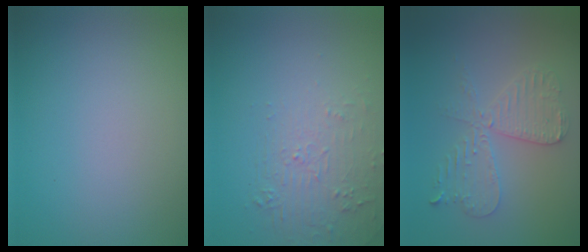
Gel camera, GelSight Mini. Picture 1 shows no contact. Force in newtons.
{"total": 2.1, "press": 0.9, "slide": 1.9}
{"total": 4.1, "press": 3.6, "slide": 2.0}